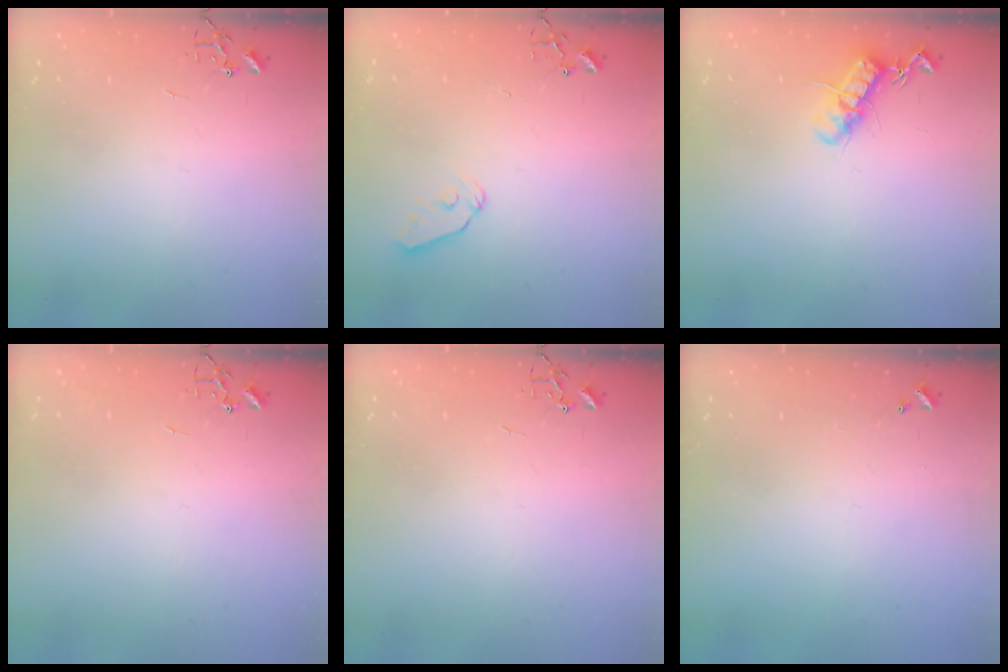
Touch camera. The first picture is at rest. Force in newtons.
{"total": 6.7, "press": 6.7, "slide": 0.8}
{"total": 12.5, "press": 12.5, "slide": 0.4}
{"total": 0.0}
{"total": 0.0}
{"total": 0.0}